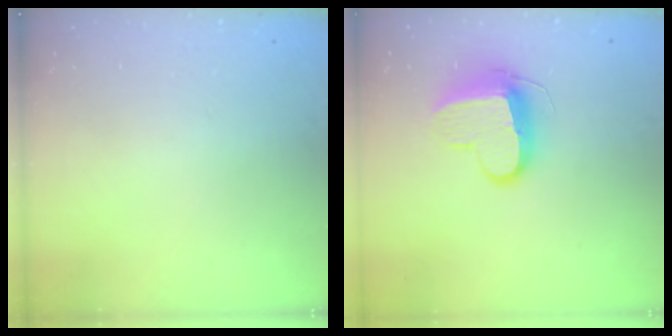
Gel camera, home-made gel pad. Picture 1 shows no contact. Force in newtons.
{"total": 11.3, "press": 11.3, "slide": 1.1}